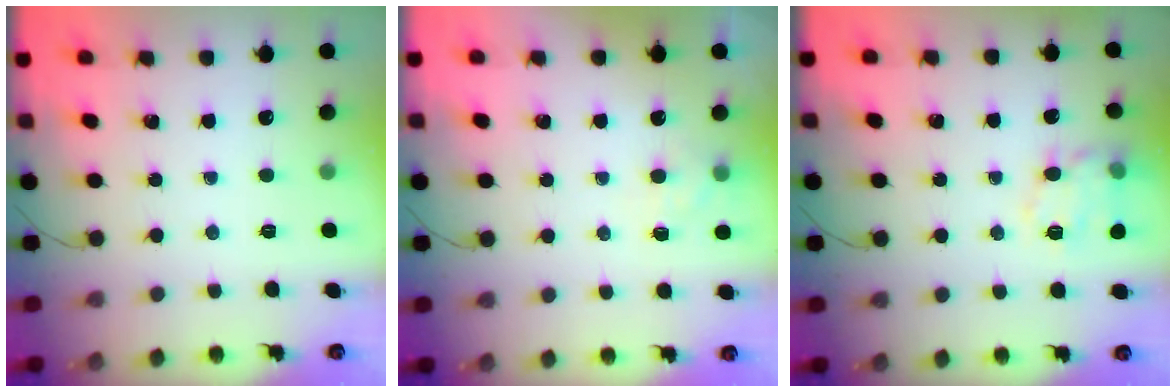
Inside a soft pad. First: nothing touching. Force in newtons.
{"total": 6.8, "press": 6.6, "slide": 1.5}
{"total": 13.4, "press": 13.4, "slide": 0.4}